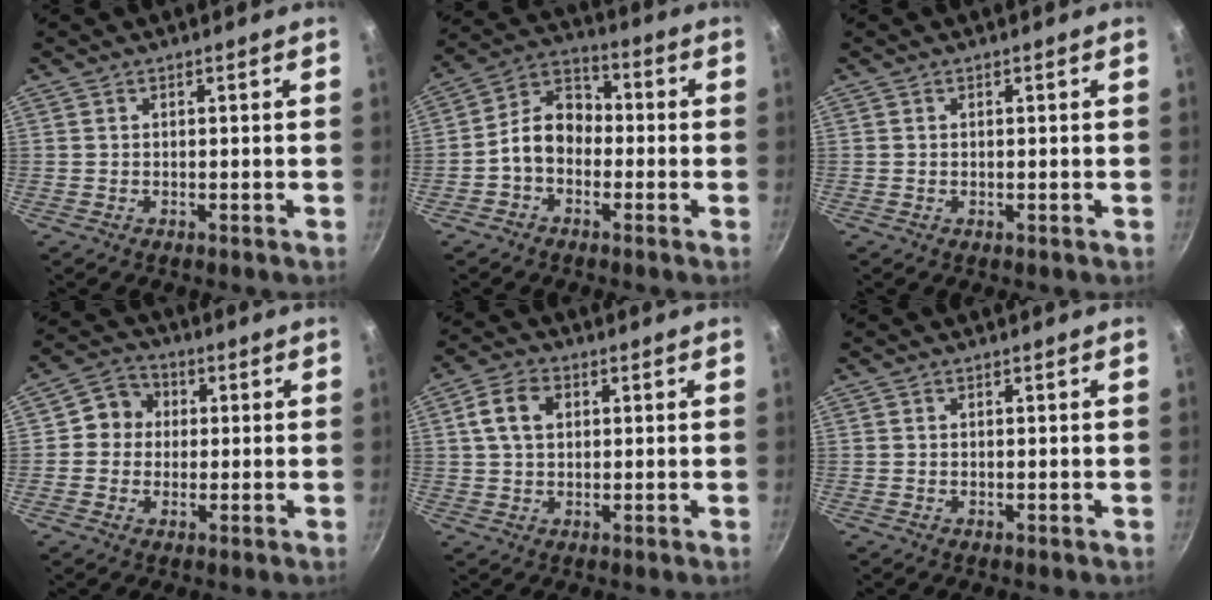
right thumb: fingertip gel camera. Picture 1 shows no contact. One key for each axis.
{"total": 9.3, "fx": -2.0, "fy": 6.9, "fz": 5.8, "tx": -0.067, "ty": 0.042, "tz": -0.057}
{"total": 0.0}
{"total": 6.8, "fx": 0.8, "fy": 6.3, "fz": 2.5, "tx": -0.007, "ty": 0.009, "tz": -0.005}
{"total": 6.5, "fx": 1.5, "fy": 4.6, "fz": 4.3, "tx": -0.073, "ty": 0.010, "tz": 0.023}
{"total": 0.0}